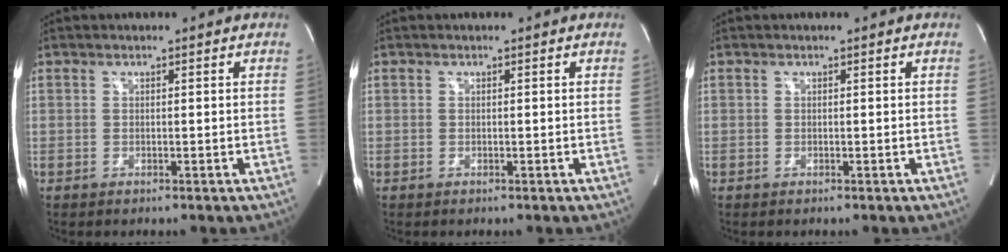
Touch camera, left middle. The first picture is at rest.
{"total": 0.0}
{"total": 0.0}